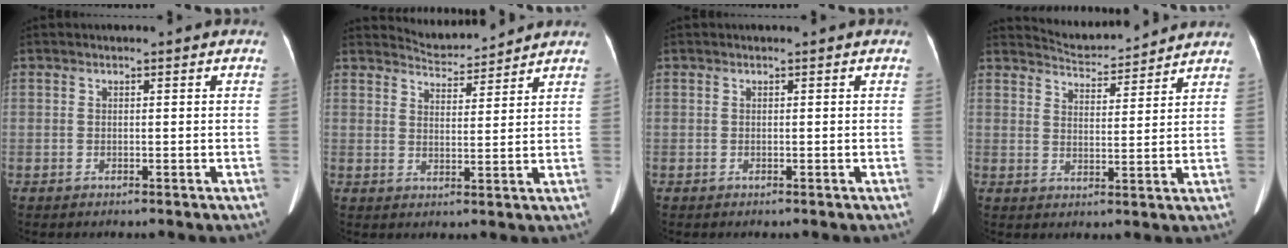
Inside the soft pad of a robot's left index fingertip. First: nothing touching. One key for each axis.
{"total": 5.5, "fx": 5.5, "fy": 0.3, "fz": -0.3, "tx": -0.006, "ty": 0.008, "tz": 0.088}
{"total": 0.0}
{"total": 8.0, "fx": 8.0, "fy": 0.6, "fz": 0.6, "tx": -0.021, "ty": 0.013, "tz": 0.121}